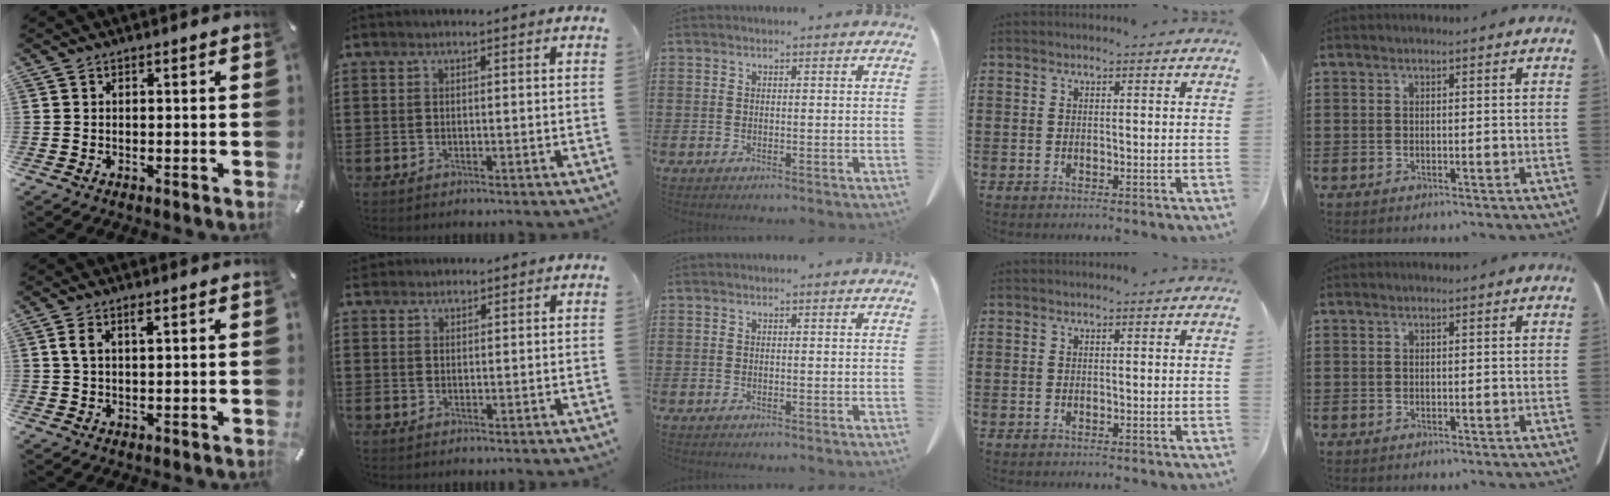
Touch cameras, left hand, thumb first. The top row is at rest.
{"thumb": {"total": 3.1, "force": [1.2, 1.4, 2.6], "torque": [-0.061, 0.003, 0.017]}, "index": {"total": 1.6, "force": [1.3, 0.9, -0.1], "torque": [-0.003, 0.006, 0.026]}}